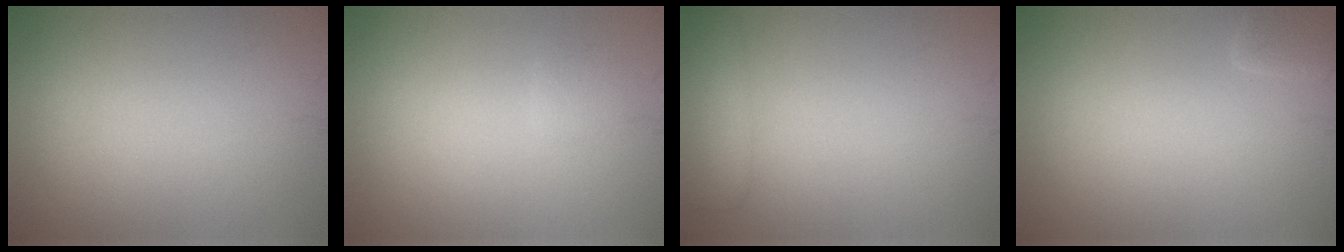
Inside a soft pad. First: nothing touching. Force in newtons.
{"total": 0.9, "press": 0.9, "slide": 0.1}
{"total": 2.4, "press": 2.3, "slide": 0.3}
{"total": 0.9, "press": 0.9, "slide": 0.1}